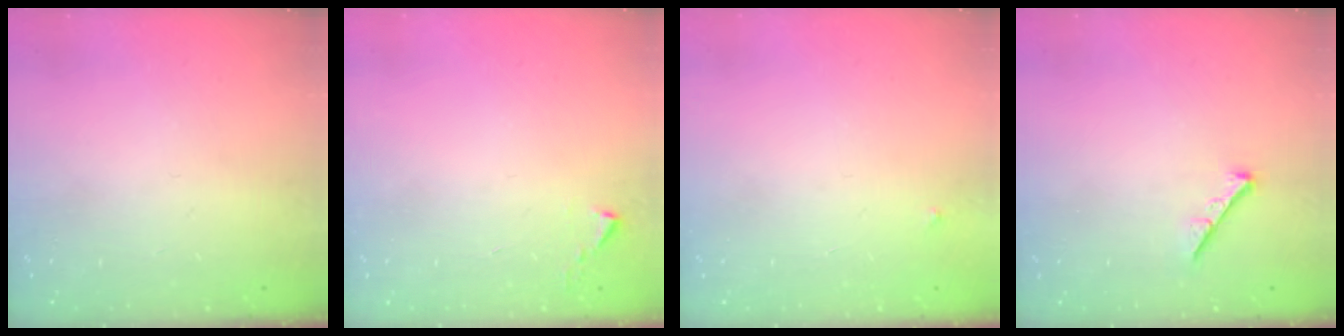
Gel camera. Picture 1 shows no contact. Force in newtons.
{"total": 1.1, "press": 1.1, "slide": 0.1}
{"total": 2.5, "press": 2.4, "slide": 0.4}
{"total": 0.0}